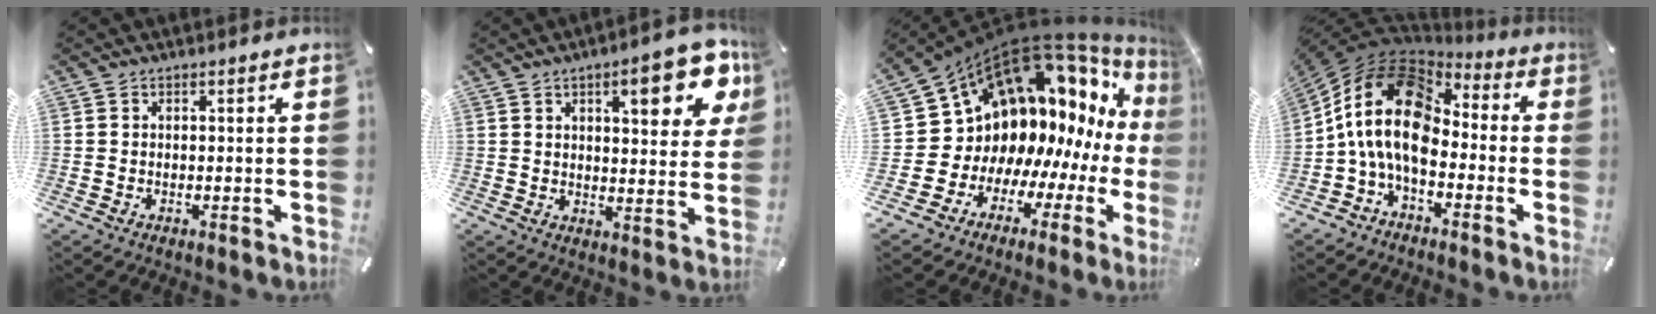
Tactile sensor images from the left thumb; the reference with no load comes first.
{"total": 14.0, "force": [7.0, 5.1, 11.0], "torque": [-0.139, -0.028, 0.106]}
{"total": 17.0, "force": [8.0, 12.0, 9.0], "torque": [-0.117, -0.114, 0.172]}
{"total": 18.2, "force": [-2.4, 11.8, 13.6], "torque": [-0.295, 0.023, -0.048]}